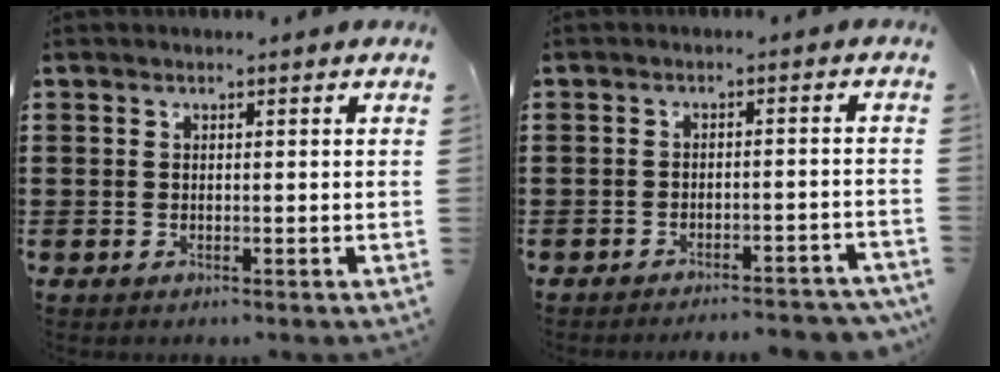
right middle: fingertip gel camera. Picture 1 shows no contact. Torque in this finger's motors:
{"motor_torque": [2.14, 0.00, 0.13, 0.07]}